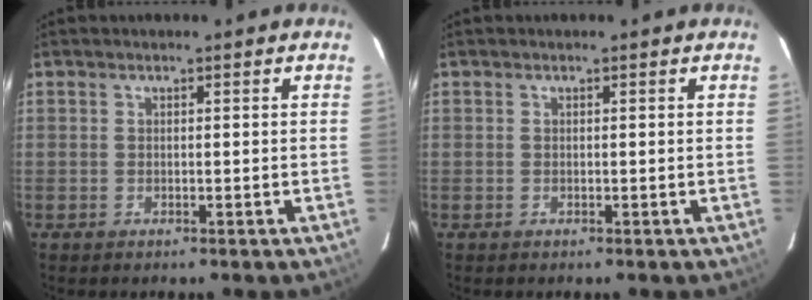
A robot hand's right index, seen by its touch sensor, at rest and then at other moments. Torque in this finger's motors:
{"motor_torque": [0.01, 0.06, -0.01, 0.00]}